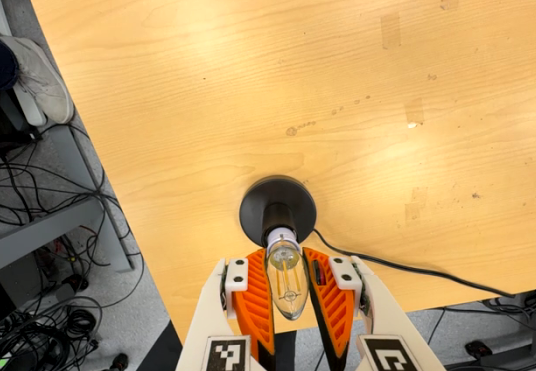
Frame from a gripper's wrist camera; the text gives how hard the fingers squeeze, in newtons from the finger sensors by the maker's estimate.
{"total": 15.0, "left": 15.2, "right": 14.8}